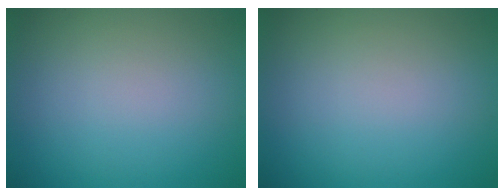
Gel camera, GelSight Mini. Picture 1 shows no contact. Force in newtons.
{"total": 0.0}